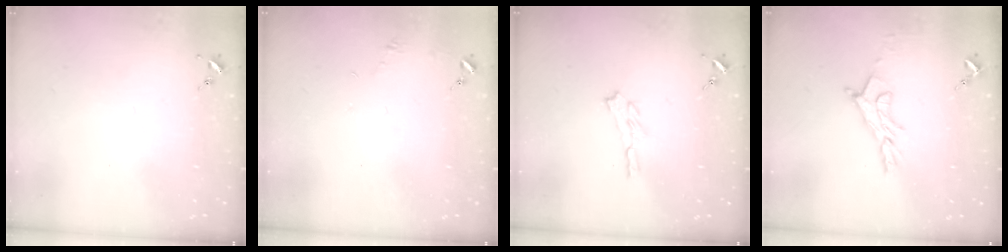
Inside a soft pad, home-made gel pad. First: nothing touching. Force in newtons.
{"total": 4.3, "press": 4.3, "slide": 0.5}
{"total": 4.7, "press": 4.6, "slide": 0.5}
{"total": 11.1, "press": 11.1, "slide": 0.9}